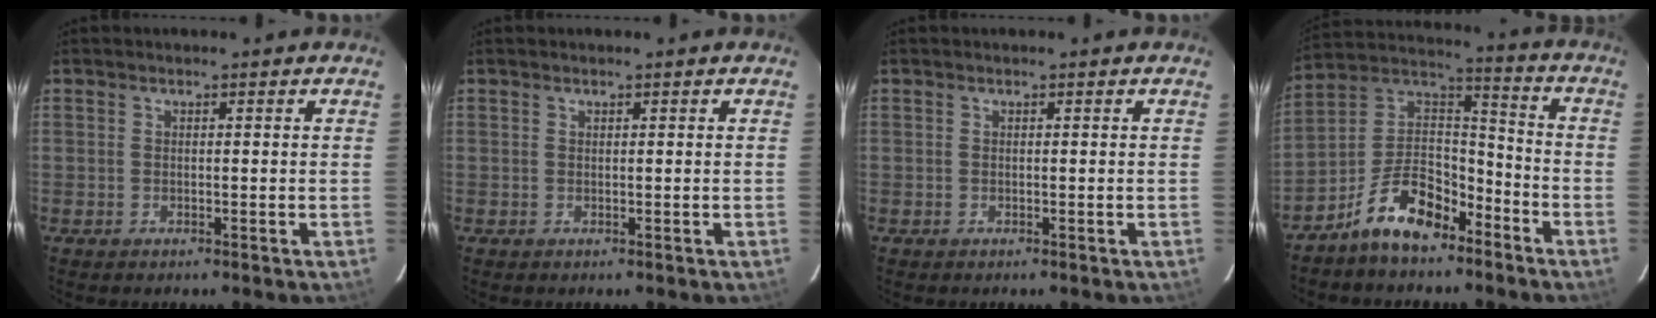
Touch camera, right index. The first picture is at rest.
{"total": 0.0}
{"total": 0.0}
{"total": 13.4, "force": [-8.8, 6.7, 7.6], "torque": [-0.161, 0.040, -0.154]}